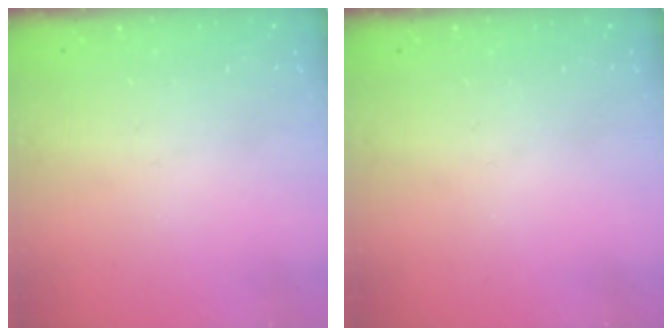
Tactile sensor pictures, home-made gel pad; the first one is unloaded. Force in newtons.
{"total": 0.0}